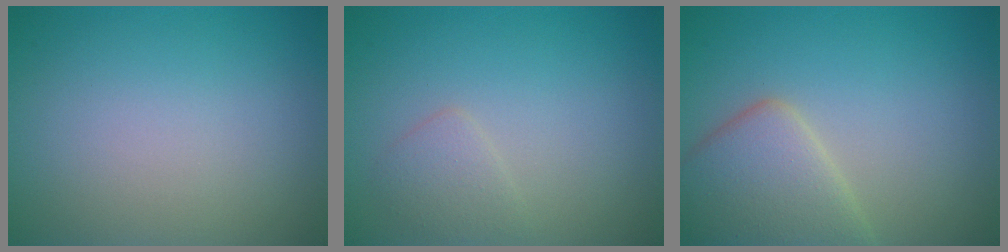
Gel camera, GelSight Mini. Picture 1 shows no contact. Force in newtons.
{"total": 1.5, "press": 1.5, "slide": 0.1}
{"total": 5.3, "press": 5.3, "slide": 0.4}